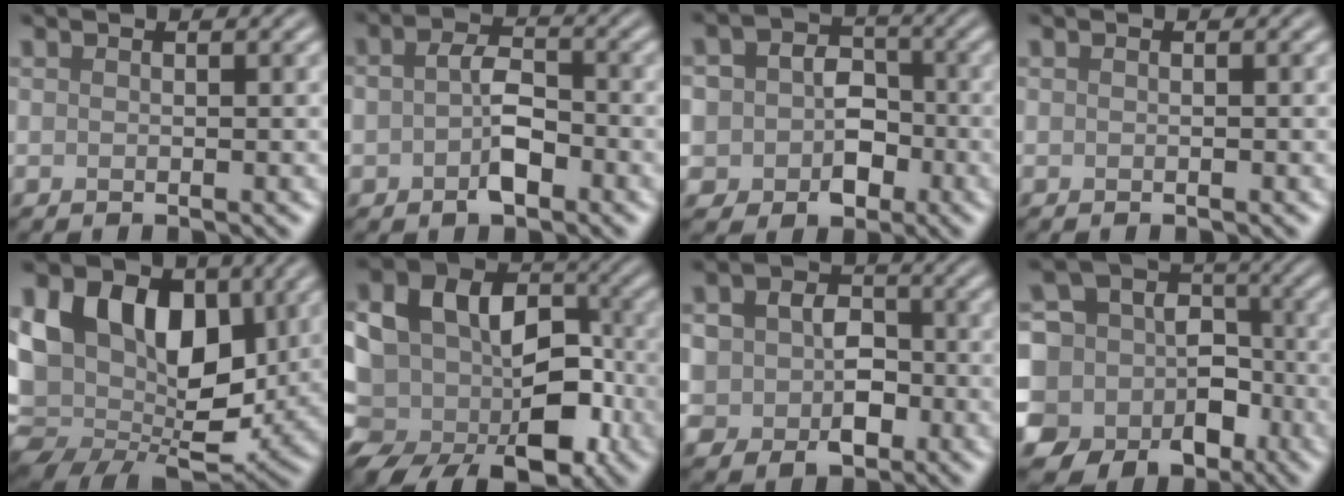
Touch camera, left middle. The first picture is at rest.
{"total": 3.7, "force": [-1.1, 2.1, 2.8], "torque": [-0.050, 0.004, -0.021]}
{"total": 6.6, "force": [-0.8, 5.6, 3.4], "torque": [-0.034, 0.003, -0.030]}
{"total": 0.0}
{"total": 14.6, "force": [2.1, 10.1, 10.3], "torque": [-0.188, 0.004, 0.027]}
{"total": 13.9, "force": [-2.1, 10.4, 8.9], "torque": [-0.141, 0.008, -0.040]}
{"total": 7.6, "force": [-0.7, 6.2, 4.2], "torque": [-0.059, -0.007, -0.020]}
{"total": 13.6, "force": [-6.2, 11.5, 3.6], "torque": [-0.081, -0.019, -0.106]}